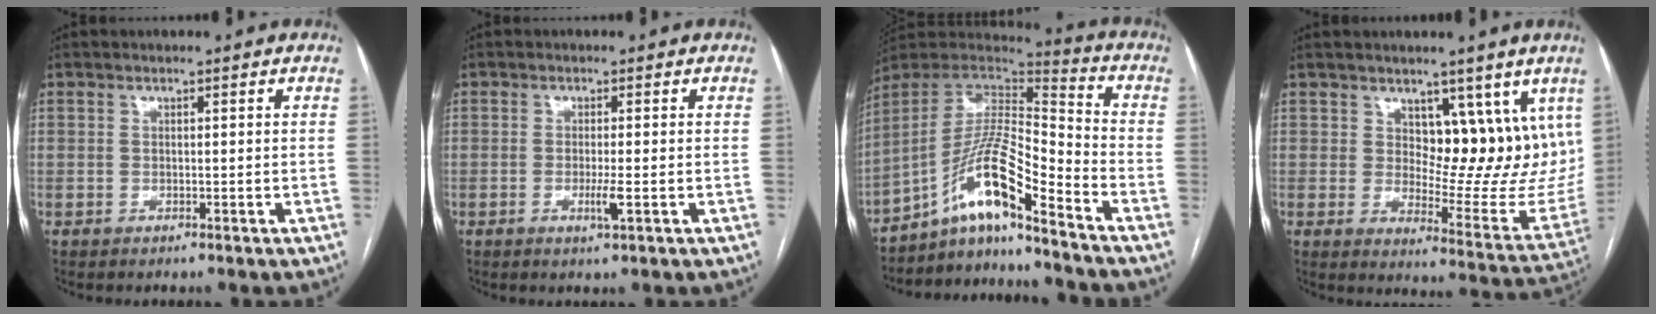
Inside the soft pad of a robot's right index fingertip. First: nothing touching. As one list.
[{"total": 2.5, "force": [-0.7, -0.1, 2.4], "torque": [-0.045, -0.006, -0.012]}, {"total": 13.7, "force": [-9.4, 0.9, 9.9], "torque": [-0.183, 0.021, -0.167]}, {"total": 12.5, "force": [6.6, 6.2, 8.6], "torque": [-0.095, -0.013, 0.102]}]